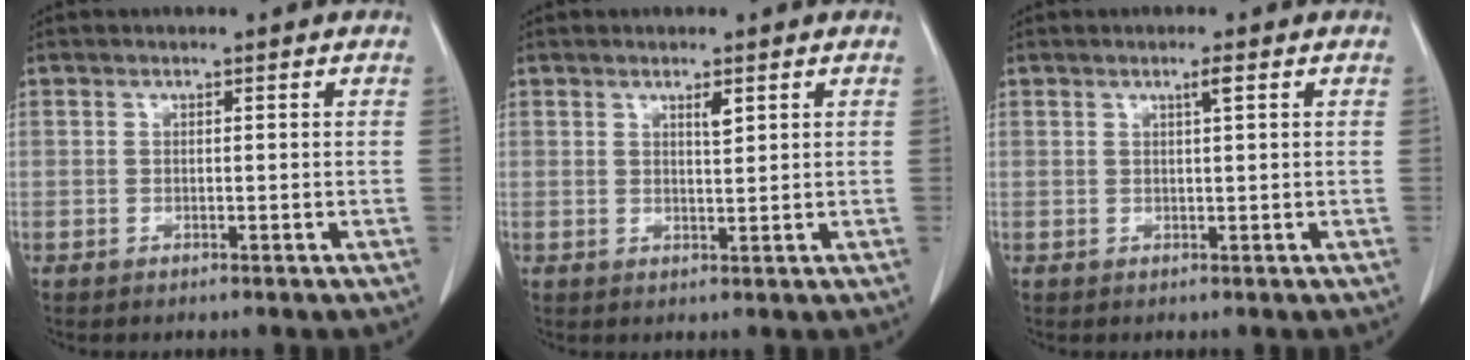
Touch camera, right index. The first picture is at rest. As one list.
[{"total": 2.2, "force": [1.2, 0.6, 1.8], "torque": [-0.035, -0.002, 0.023]}, {"total": 1.7, "force": [0.8, 0.2, 1.5], "torque": [-0.029, 0.000, 0.016]}]